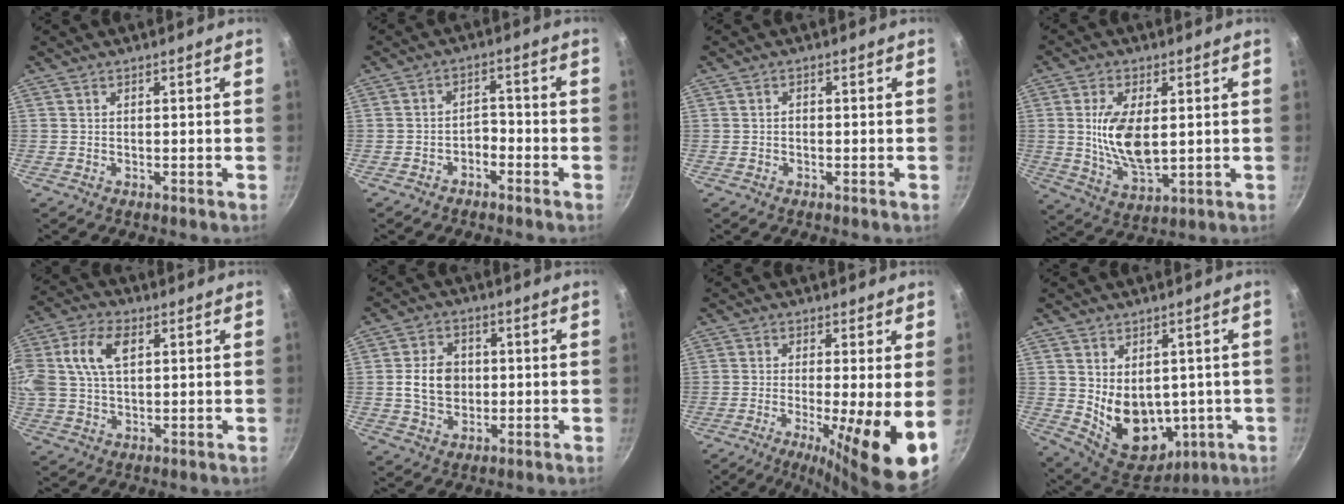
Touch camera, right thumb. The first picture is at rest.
{"total": 3.2, "force": [-2.1, 1.9, 1.6], "torque": [-0.011, 0.031, -0.035]}
{"total": 0.8, "force": [-0.2, 0.6, 0.5], "torque": [-0.009, 0.005, -0.003]}
{"total": 11.8, "force": [1.3, 5.9, 10.2], "torque": [-0.188, -0.012, 0.032]}
{"total": 14.9, "force": [3.9, 9.4, 10.9], "torque": [-0.235, 0.028, 0.066]}
{"total": 8.2, "force": [0.2, 6.4, 5.1], "torque": [-0.069, 0.008, -0.001]}
{"total": 12.7, "force": [-2.6, 2.0, 12.3], "torque": [-0.196, -0.016, -0.038]}
{"total": 14.4, "force": [-0.1, 10.4, 9.9], "torque": [-0.126, -0.027, 0.034]}